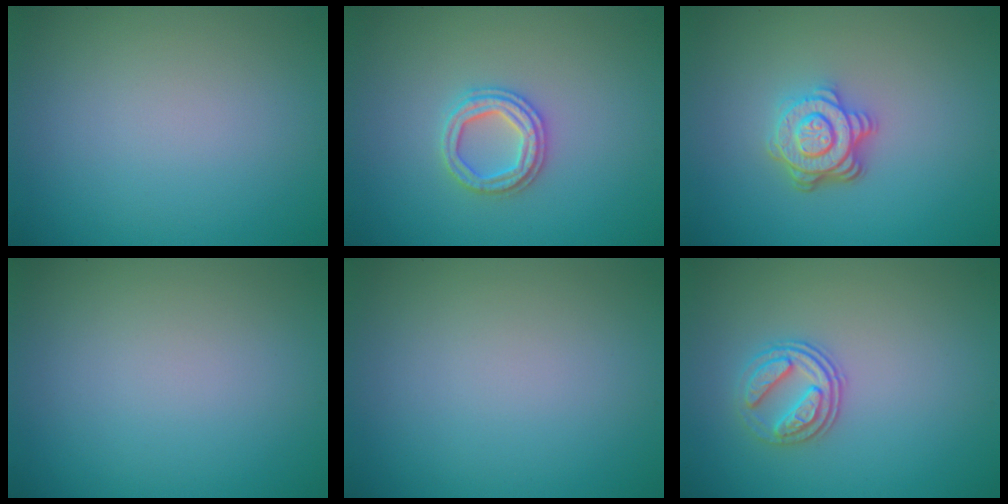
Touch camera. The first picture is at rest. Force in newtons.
{"total": 2.4, "press": 2.4, "slide": 0.4}
{"total": 4.3, "press": 3.4, "slide": 2.7}
{"total": 0.0}
{"total": 0.0}
{"total": 2.8, "press": 2.6, "slide": 1.2}